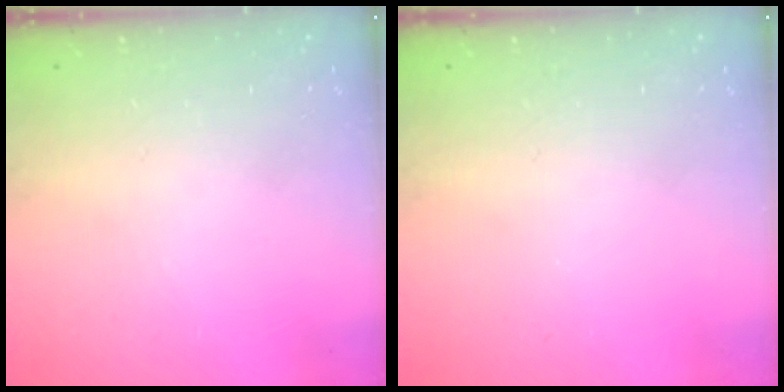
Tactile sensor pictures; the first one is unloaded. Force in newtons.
{"total": 0.0}